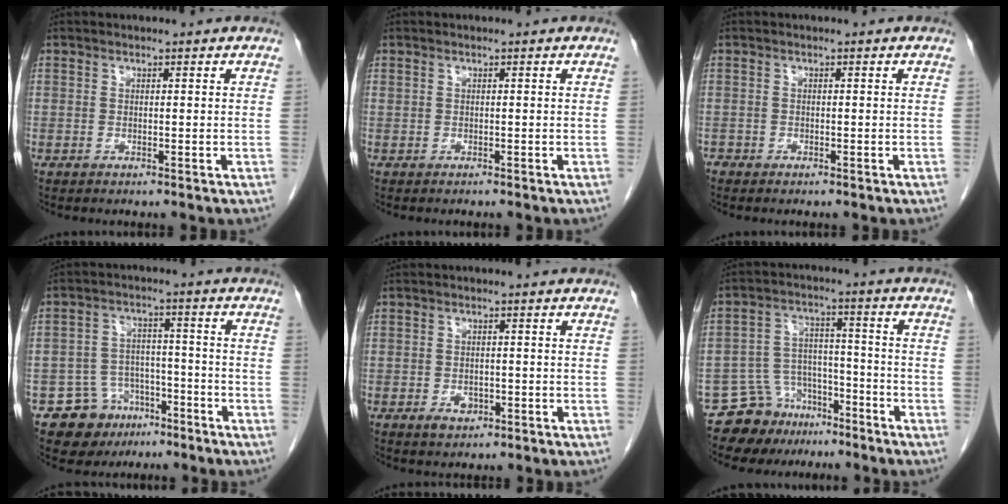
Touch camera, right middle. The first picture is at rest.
{"total": 0.0}
{"total": 0.7, "force": [-0.6, 0.4, 0.0], "torque": [-0.006, 0.001, -0.013]}
{"total": 7.9, "force": [-5.0, 5.9, 1.4], "torque": [-0.024, 0.016, -0.073]}
{"total": 2.2, "force": [-1.0, 1.5, 1.4], "torque": [-0.022, 0.002, -0.008]}
{"total": 8.6, "force": [-6.8, 5.3, 0.4], "torque": [-0.011, 0.040, -0.112]}